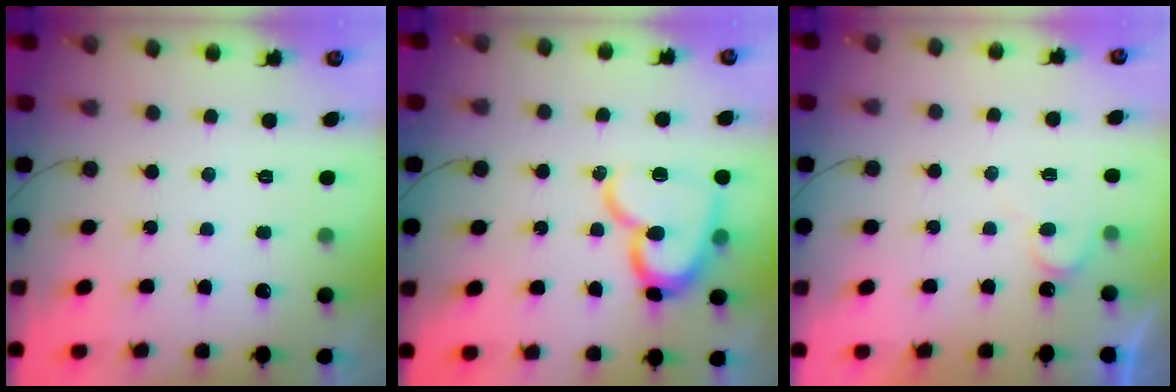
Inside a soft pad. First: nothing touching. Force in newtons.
{"total": 15.6, "press": 15.5, "slide": 1.5}
{"total": 6.4, "press": 6.3, "slide": 0.6}